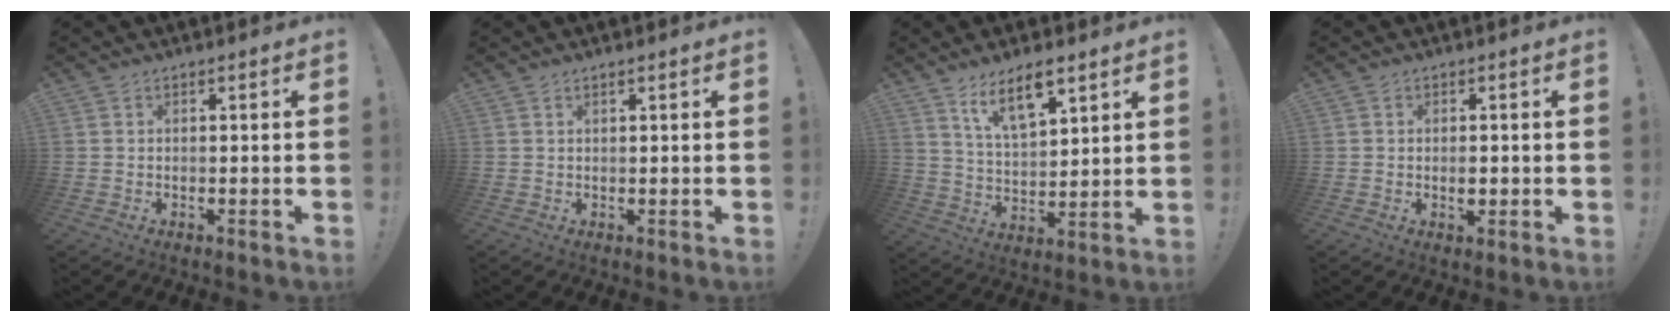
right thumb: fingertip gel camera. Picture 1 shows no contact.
{"total": 1.0, "force": [0.7, 0.0, 0.7], "torque": [-0.015, 0.001, 0.014]}
{"total": 10.9, "force": [7.5, 3.9, 6.8], "torque": [-0.111, -0.042, 0.134]}
{"total": 2.1, "force": [-0.3, 1.6, 1.4], "torque": [-0.007, -0.002, -0.008]}